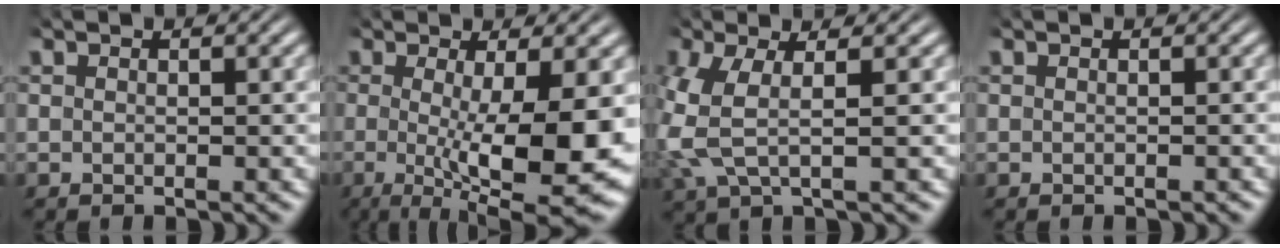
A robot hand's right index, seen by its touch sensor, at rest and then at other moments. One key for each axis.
{"total": 9.9, "fx": -0.7, "fy": 2.5, "fz": 9.5, "tx": -0.123, "ty": -0.010, "tz": -0.009}
{"total": 5.2, "fx": -0.6, "fy": 3.5, "fz": 3.8, "tx": -0.111, "ty": -0.011, "tz": -0.010}
{"total": 0.0}